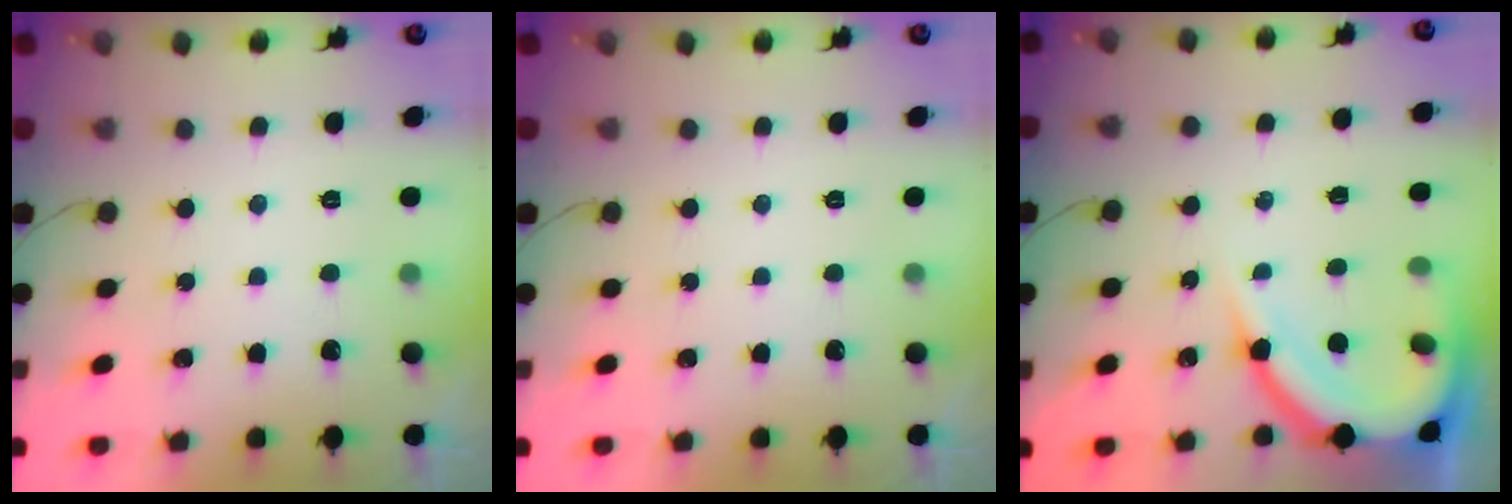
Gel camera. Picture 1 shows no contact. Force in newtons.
{"total": 0.0}
{"total": 12.3, "press": 12.2, "slide": 1.3}